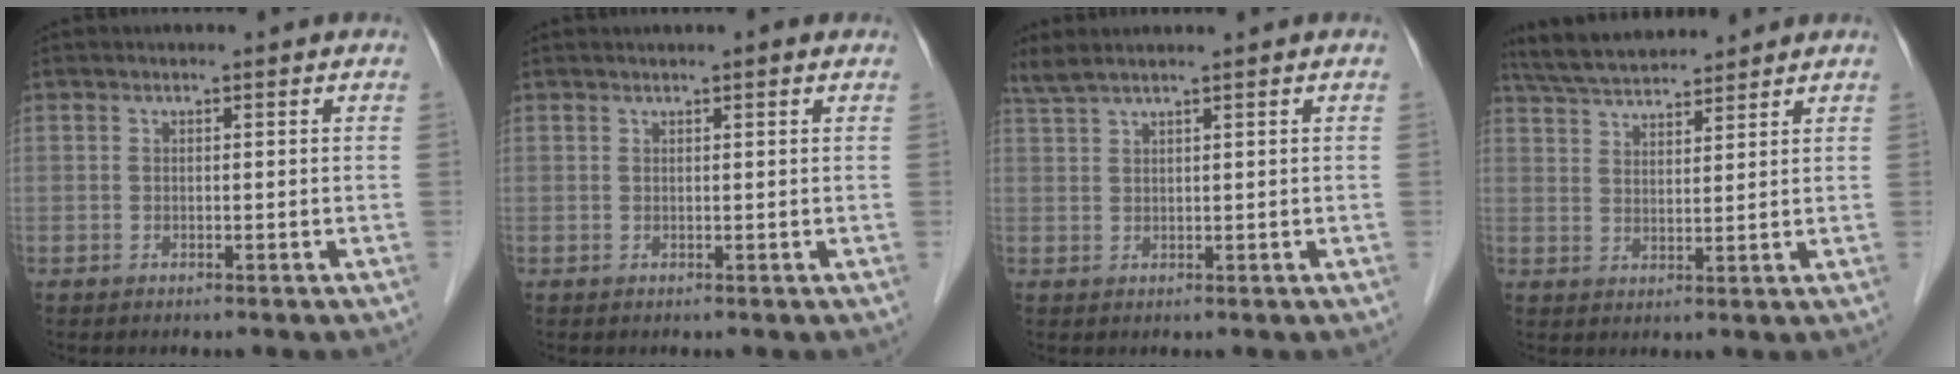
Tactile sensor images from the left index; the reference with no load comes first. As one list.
[{"total": 1.7, "force": [1.2, 0.2, 1.1], "torque": [-0.015, 0.012, 0.016]}, {"total": 3.0, "force": [2.5, -0.4, 1.6], "torque": [-0.040, 0.018, 0.057]}, {"total": 9.0, "force": [8.3, 1.6, 3.1], "torque": [-0.062, 0.026, 0.150]}]